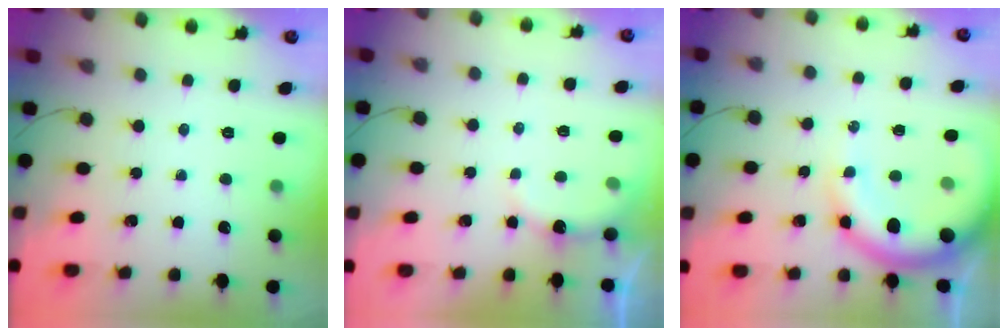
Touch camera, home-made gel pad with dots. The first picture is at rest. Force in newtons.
{"total": 7.1, "press": 6.9, "slide": 1.2}
{"total": 11.4, "press": 11.2, "slide": 2.4}